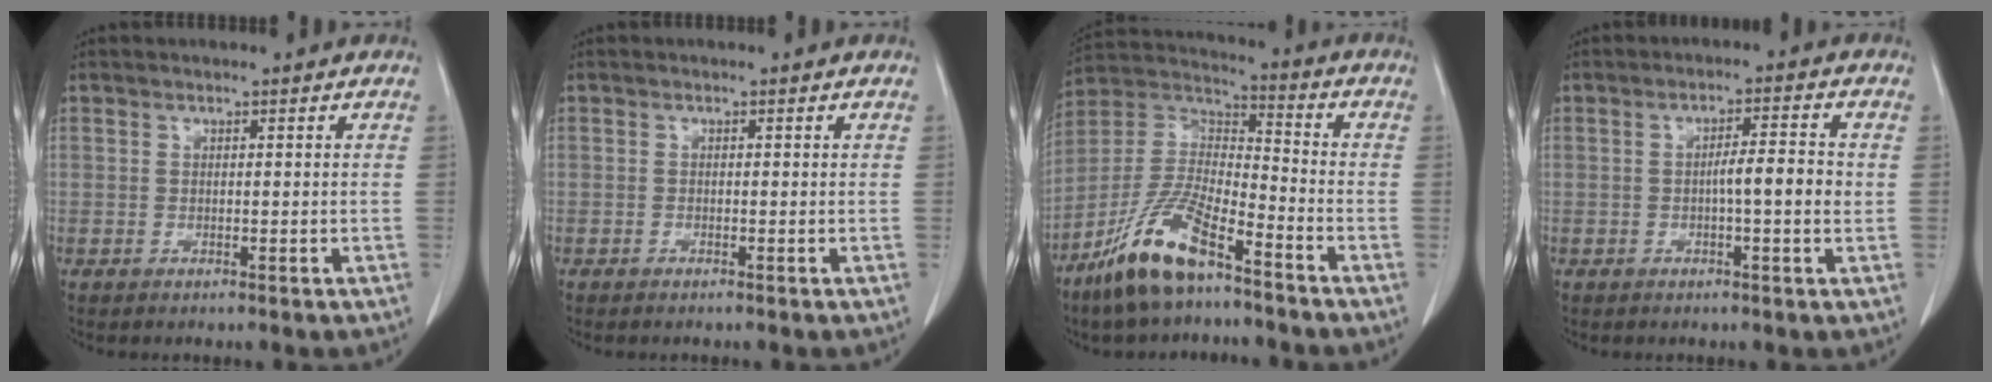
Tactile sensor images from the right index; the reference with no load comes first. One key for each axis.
{"total": 0.0}
{"total": 13.7, "fx": -9.2, "fy": 3.3, "fz": 9.6, "tx": -0.203, "ty": -0.003, "tz": -0.176}
{"total": 4.9, "fx": -0.4, "fy": 0.5, "fz": 4.8, "tx": -0.075, "ty": 0.006, "tz": -0.007}